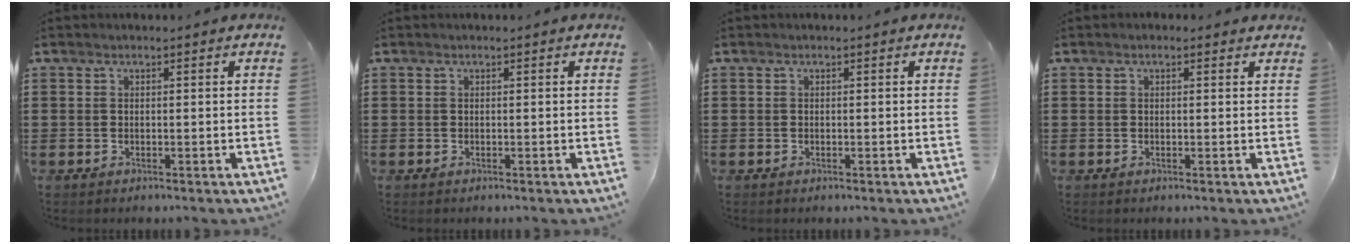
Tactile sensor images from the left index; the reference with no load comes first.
{"total": 0.0}
{"total": 0.0}
{"total": 0.6, "force": [0.2, 0.4, 0.4], "torque": [-0.009, 0.005, 0.003]}